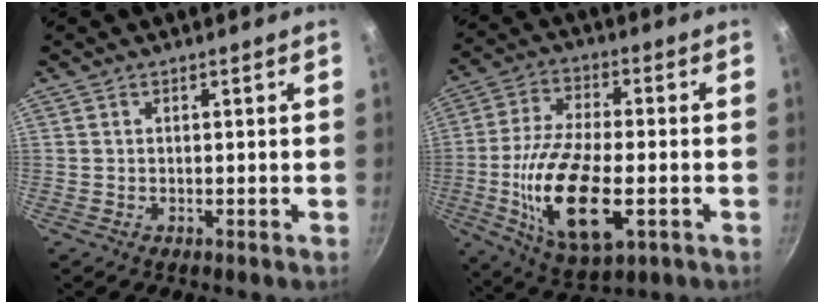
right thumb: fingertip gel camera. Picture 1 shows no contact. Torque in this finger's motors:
{"motor_torque": [0.92, 2.70, 1.39, 0.76, 0.56]}